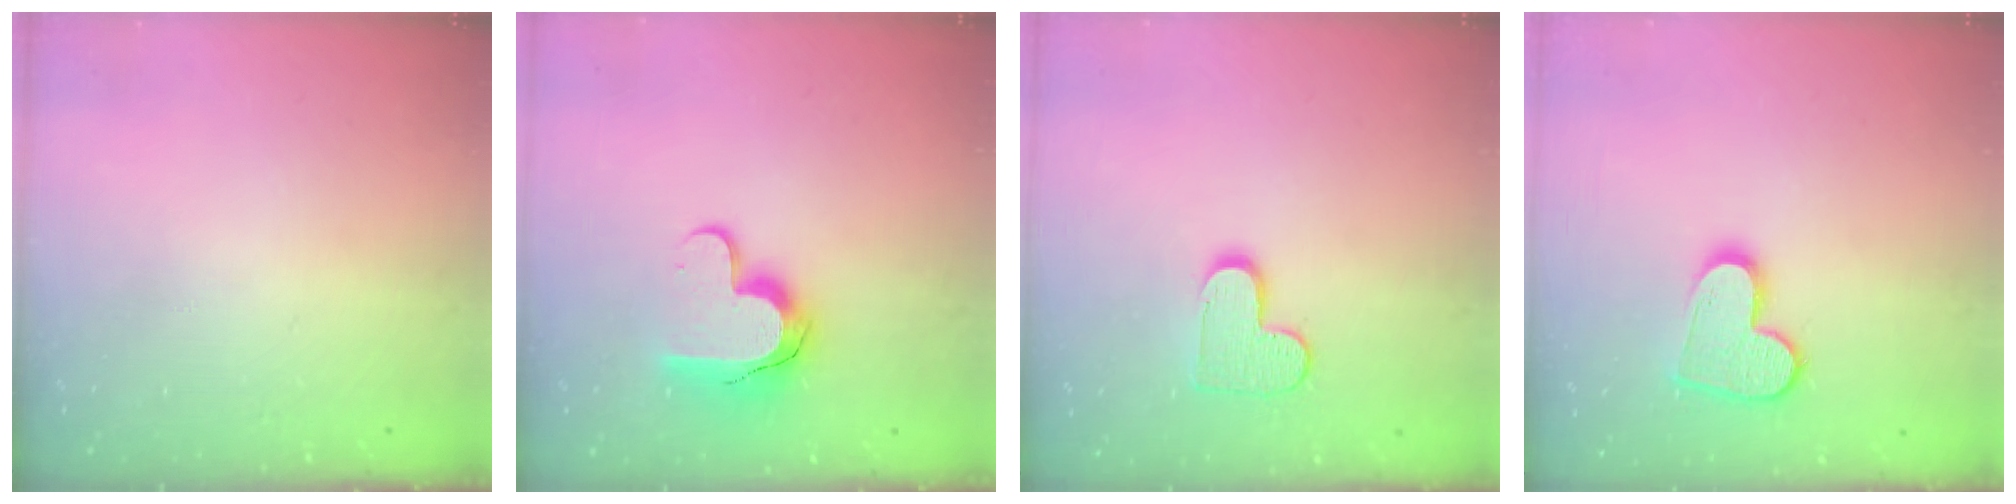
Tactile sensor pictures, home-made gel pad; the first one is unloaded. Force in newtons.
{"total": 11.7, "press": 11.7, "slide": 0.8}
{"total": 10.0, "press": 10.0, "slide": 0.7}
{"total": 13.0, "press": 13.0, "slide": 1.1}